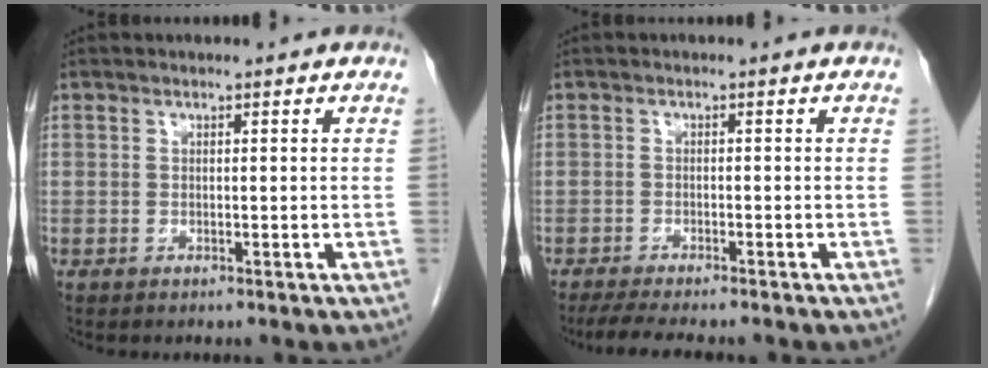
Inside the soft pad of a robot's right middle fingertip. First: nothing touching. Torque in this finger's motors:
{"motor_torque": [0.21, -0.19, 0.03, 0.01]}